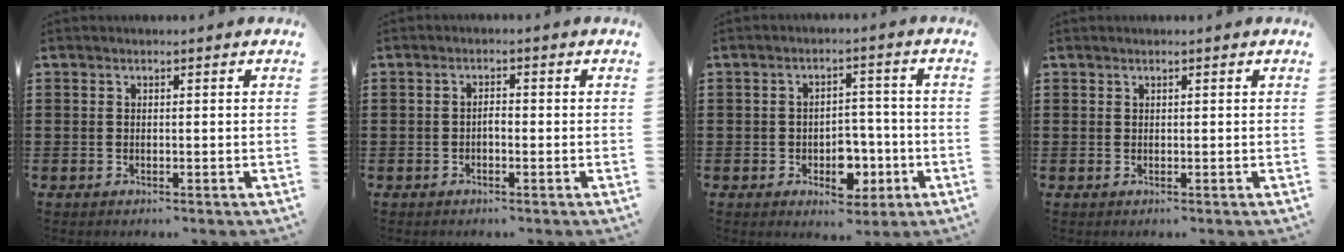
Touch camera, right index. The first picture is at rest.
{"total": 1.4, "force": [-0.5, 0.5, 1.2], "torque": [-0.024, 0.000, -0.009]}
{"total": 6.0, "force": [-2.5, 3.8, 3.8], "torque": [-0.049, 0.006, -0.048]}
{"total": 0.0}